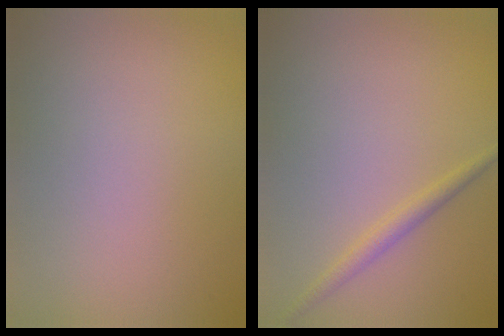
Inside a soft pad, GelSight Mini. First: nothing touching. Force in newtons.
{"total": 1.5, "press": 1.5, "slide": 0.1}